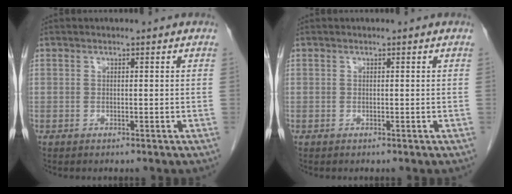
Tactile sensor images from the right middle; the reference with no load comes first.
{"total": 0.0}